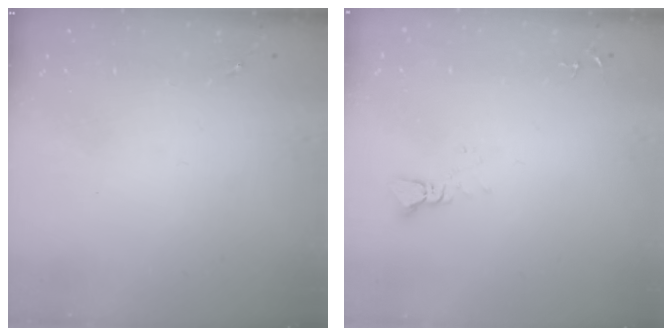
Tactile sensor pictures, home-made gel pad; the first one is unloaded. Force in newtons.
{"total": 2.4, "press": 2.4, "slide": 0.1}